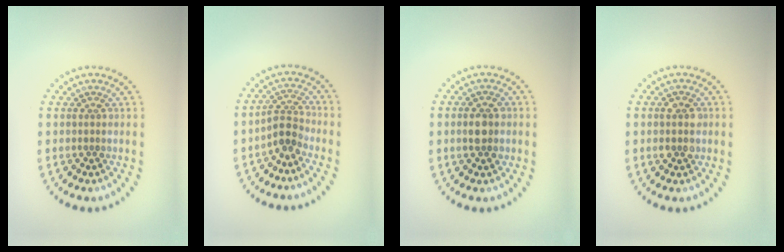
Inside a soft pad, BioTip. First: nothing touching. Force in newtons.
{"total": 2.4, "press": 1.7, "slide": 1.7}
{"total": 2.6, "press": 2.5, "slide": 0.3}
{"total": 2.3, "press": 2.3, "slide": 0.2}